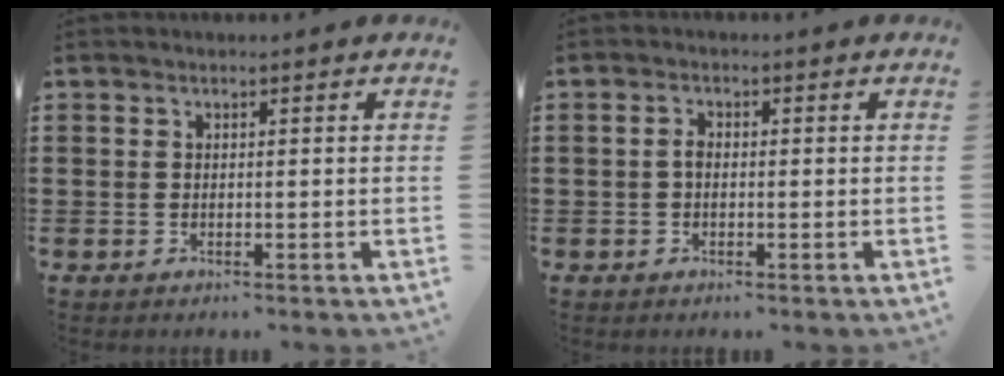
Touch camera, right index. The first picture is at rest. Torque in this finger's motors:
{"motor_torque": [0.43, -0.35, 0.10, 0.06]}